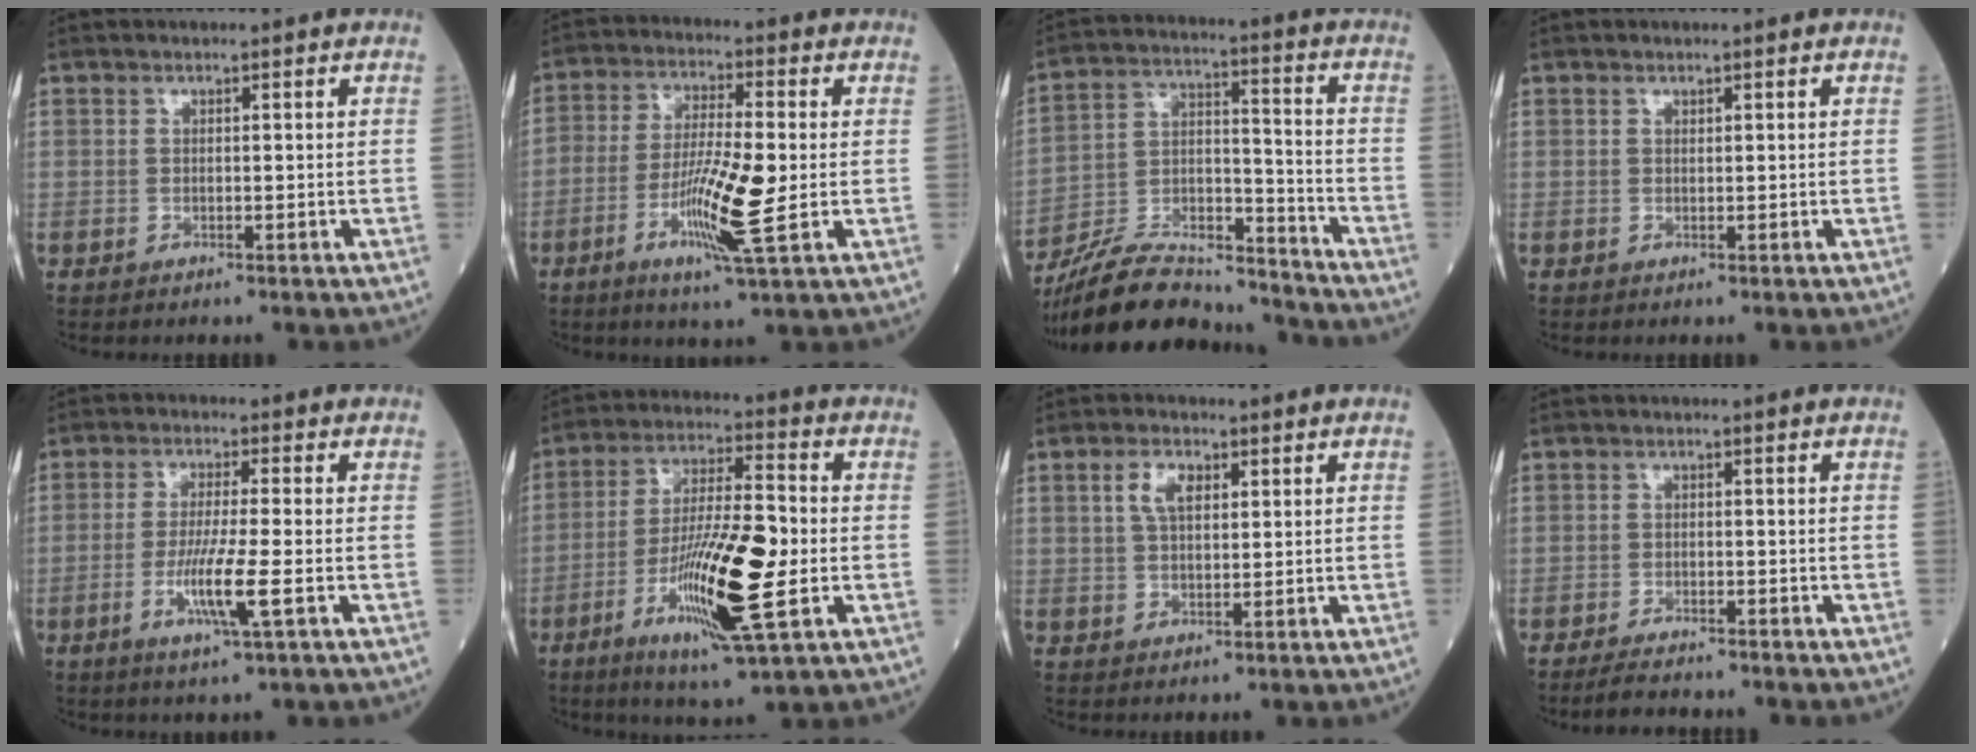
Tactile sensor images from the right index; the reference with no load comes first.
{"total": 10.5, "force": [-2.4, 0.6, 10.2], "torque": [-0.195, -0.012, -0.048]}
{"total": 18.3, "force": [-17.0, 3.3, 5.8], "torque": [-0.118, 0.018, -0.292]}
{"total": 0.0}
{"total": 7.3, "force": [-2.2, -0.3, 6.9], "torque": [-0.135, -0.015, -0.042]}
{"total": 16.1, "force": [-4.0, 2.1, 15.5], "torque": [-0.290, -0.012, -0.067]}
{"total": 4.1, "force": [1.6, 1.8, 3.4], "torque": [-0.069, 0.009, 0.031]}
{"total": 3.8, "force": [-3.5, 0.4, 1.4], "torque": [-0.026, -0.011, -0.060]}